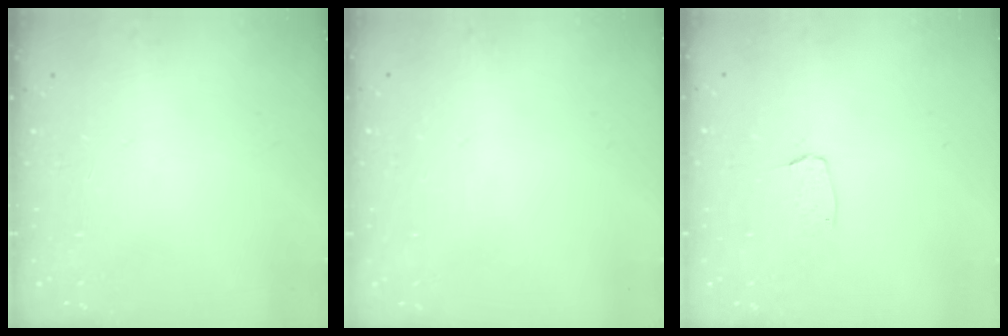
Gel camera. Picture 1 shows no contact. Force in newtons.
{"total": 0.0}
{"total": 3.0, "press": 3.0, "slide": 0.2}